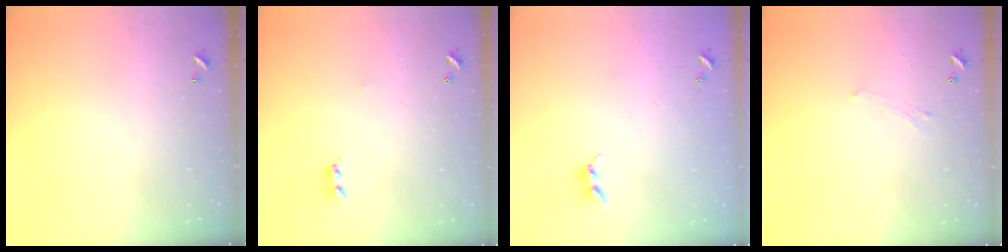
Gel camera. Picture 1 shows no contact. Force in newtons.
{"total": 2.0, "press": 2.0, "slide": 0.3}
{"total": 7.3, "press": 7.3, "slide": 0.5}
{"total": 0.9, "press": 0.7, "slide": 0.6}